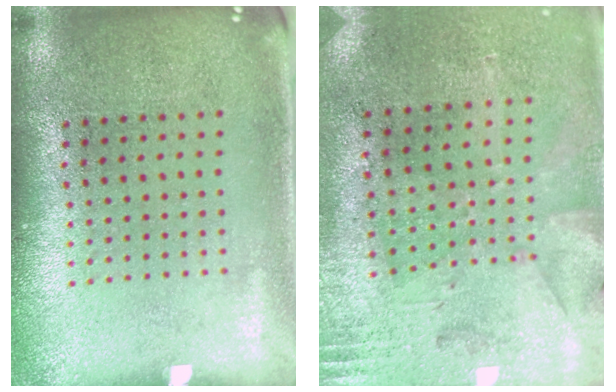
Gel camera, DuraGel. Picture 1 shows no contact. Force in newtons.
{"total": 2.7, "press": 2.3, "slide": 1.5}